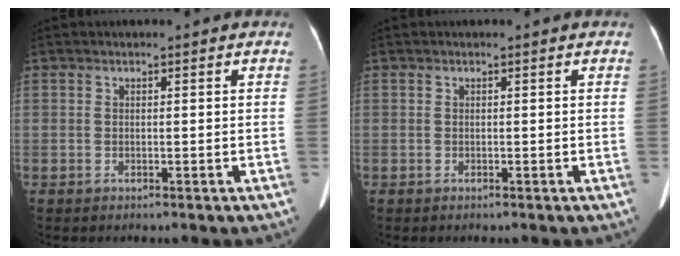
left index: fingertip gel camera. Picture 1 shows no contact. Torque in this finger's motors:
{"motor_torque": [0.01, 0.05, 0.00, 0.00]}